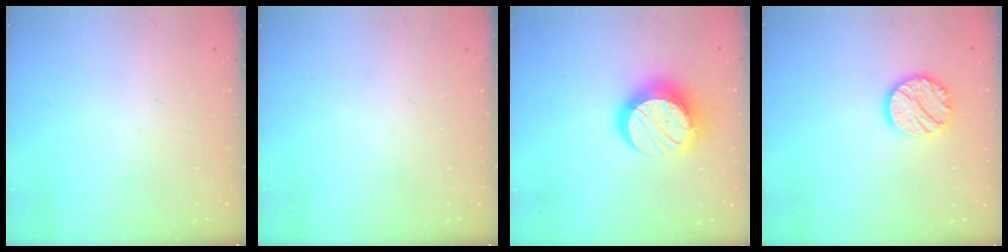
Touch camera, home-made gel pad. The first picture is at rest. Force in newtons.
{"total": 0.0}
{"total": 15.9, "press": 15.9, "slide": 1.3}
{"total": 11.6, "press": 11.6, "slide": 0.5}